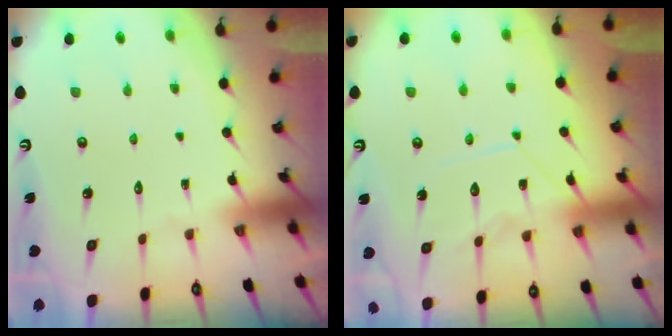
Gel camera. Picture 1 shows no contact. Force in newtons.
{"total": 11.3, "press": 11.2, "slide": 1.1}